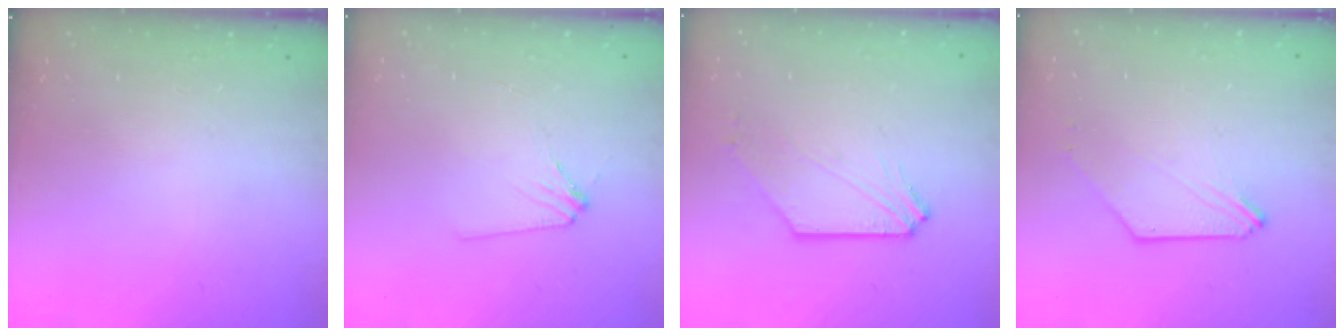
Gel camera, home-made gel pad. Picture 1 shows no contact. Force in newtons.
{"total": 2.7, "press": 2.6, "slide": 0.4}
{"total": 2.3, "press": 2.3, "slide": 0.2}
{"total": 0.0}